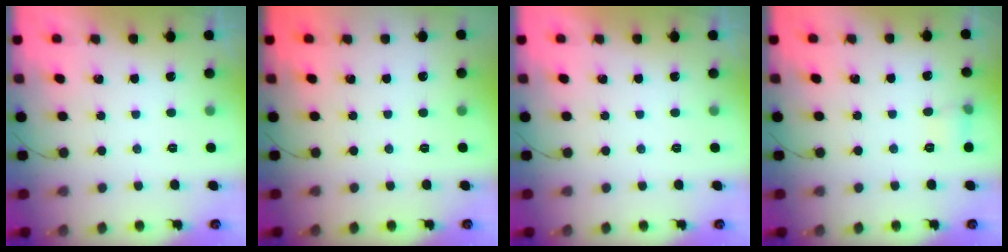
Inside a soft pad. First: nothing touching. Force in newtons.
{"total": 0.0}
{"total": 0.0}
{"total": 5.2, "press": 4.9, "slide": 1.7}